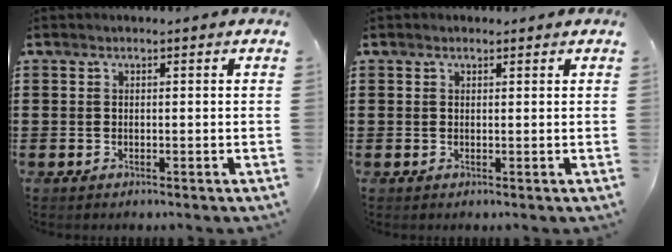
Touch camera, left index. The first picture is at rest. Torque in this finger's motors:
{"motor_torque": [2.14, 0.00, 0.10, 0.01]}